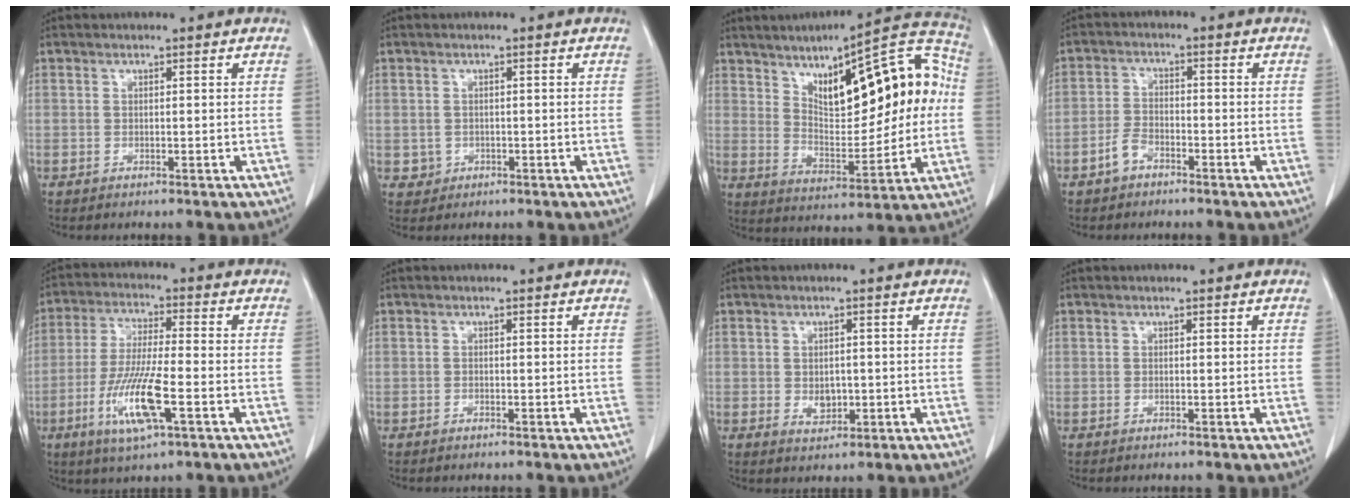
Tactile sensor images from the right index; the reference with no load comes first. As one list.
[{"total": 1.9, "force": [-0.4, 1.9, 0.1], "torque": [0.003, 0.006, 0.001]}, {"total": 20.3, "force": [5.2, 7.5, 18.1], "torque": [-0.257, 0.037, 0.082]}, {"total": 3.5, "force": [-2.4, 1.9, 1.8], "torque": [-0.038, 0.006, -0.042]}, {"total": 11.1, "force": [-4.0, 1.2, 10.2], "torque": [-0.203, -0.017, -0.073]}, {"total": 0.0}, {"total": 3.0, "force": [-0.3, 2.2, 2.0], "torque": [-0.028, 0.003, 0.007]}, {"total": 0.0}]